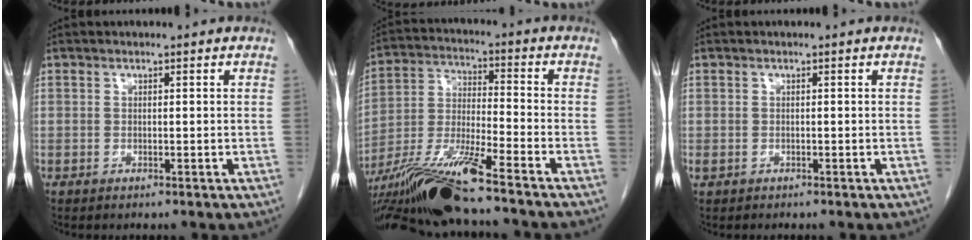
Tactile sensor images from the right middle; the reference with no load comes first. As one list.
[{"total": 15.3, "force": [-12.0, -0.7, 9.5], "torque": [-0.199, -0.022, -0.224]}, {"total": 0.6, "force": [-0.3, 0.4, 0.3], "torque": [-0.009, 0.001, -0.001]}]